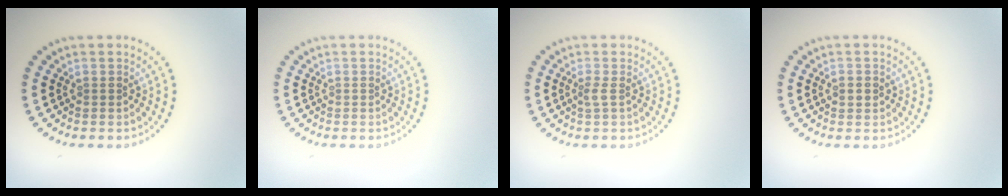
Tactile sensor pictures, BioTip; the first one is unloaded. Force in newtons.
{"total": 0.0}
{"total": 0.9, "press": 0.6, "slide": 0.7}
{"total": 1.2, "press": 1.1, "slide": 0.3}